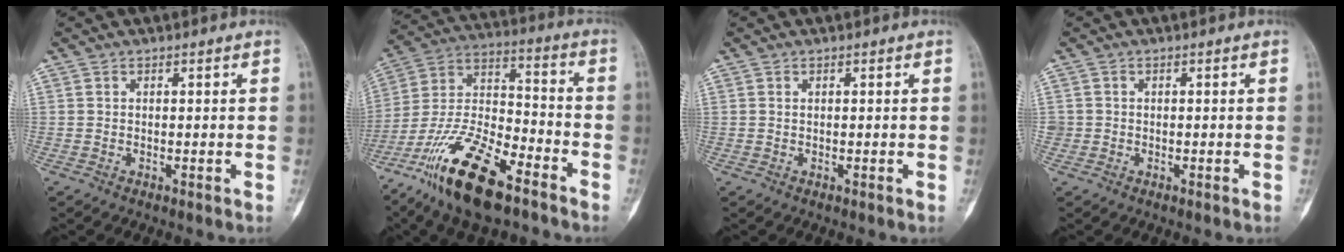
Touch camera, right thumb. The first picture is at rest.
{"total": 20.2, "force": [-13.1, 7.4, 13.5], "torque": [-0.258, 0.068, -0.241]}
{"total": 0.0}
{"total": 1.3, "force": [-0.3, 1.2, -0.1], "torque": [0.014, 0.008, -0.009]}